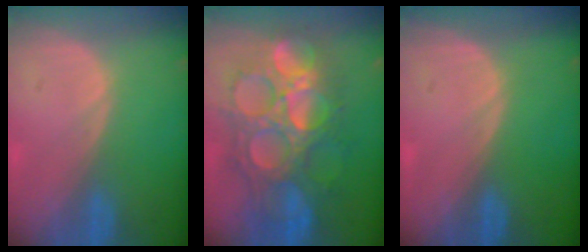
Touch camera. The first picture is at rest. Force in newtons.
{"total": 13.2, "press": 13.1, "slide": 1.7}
{"total": 0.0}